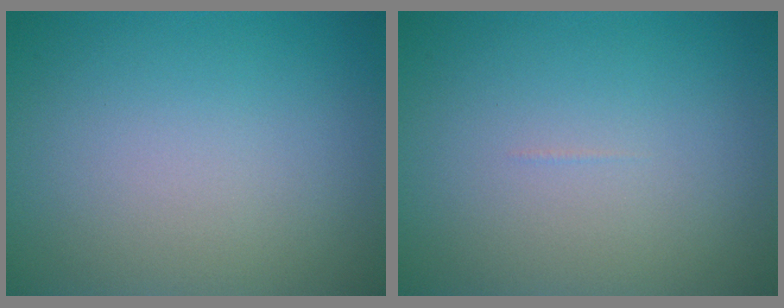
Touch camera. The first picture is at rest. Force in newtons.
{"total": 0.0}